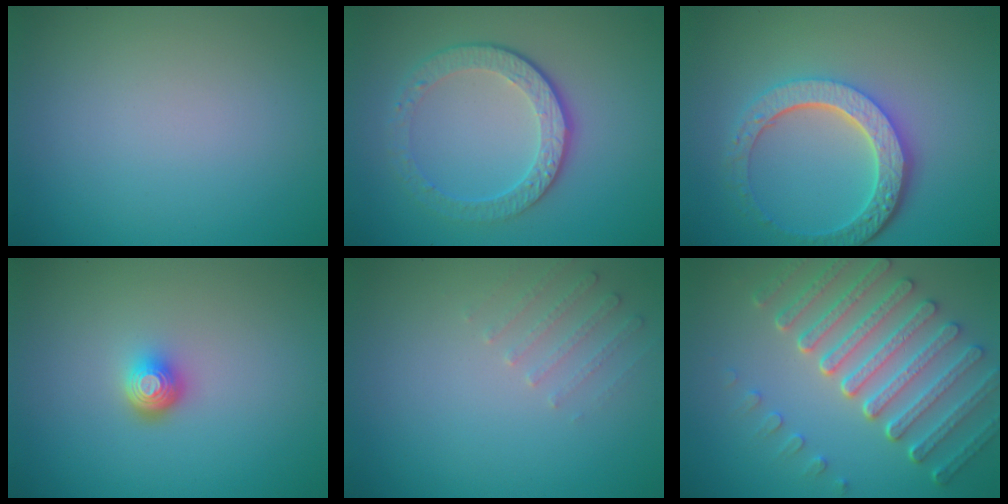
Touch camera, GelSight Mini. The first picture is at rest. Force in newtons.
{"total": 4.7, "press": 3.3, "slide": 3.3}
{"total": 5.8, "press": 4.3, "slide": 3.8}
{"total": 2.2, "press": 1.5, "slide": 1.6}
{"total": 1.6, "press": 1.6, "slide": 0.4}
{"total": 7.2, "press": 5.4, "slide": 4.7}